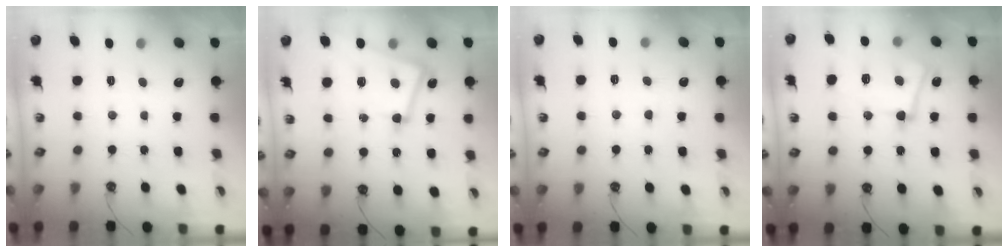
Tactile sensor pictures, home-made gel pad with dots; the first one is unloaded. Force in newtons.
{"total": 10.6, "press": 10.4, "slide": 1.9}
{"total": 4.6, "press": 4.6, "slide": 0.5}
{"total": 10.2, "press": 10.1, "slide": 1.9}